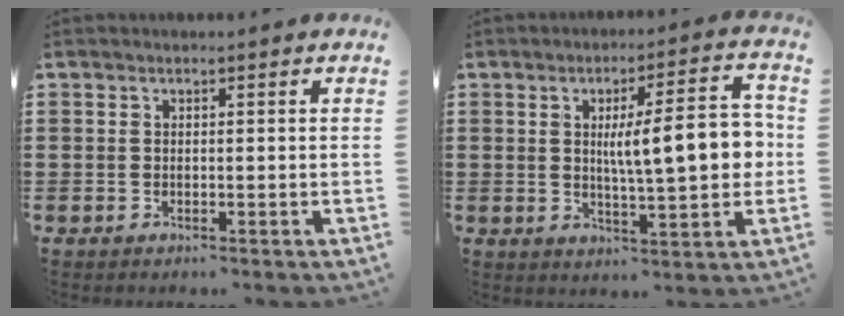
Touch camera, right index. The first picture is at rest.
{"total": 11.2, "force": [1.2, 3.0, 10.7], "torque": [-0.164, -0.004, 0.011]}